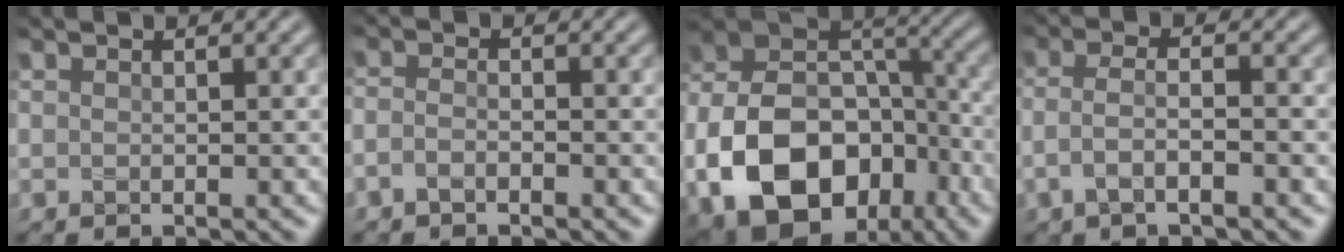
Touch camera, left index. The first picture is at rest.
{"total": 1.4, "force": [-1.0, 0.5, 0.9], "torque": [-0.023, 0.001, -0.024]}
{"total": 14.8, "force": [-5.5, 10.5, 8.9], "torque": [-0.189, -0.017, -0.100]}
{"total": 3.4, "force": [-1.2, 1.0, 3.0], "torque": [-0.057, 0.004, -0.032]}